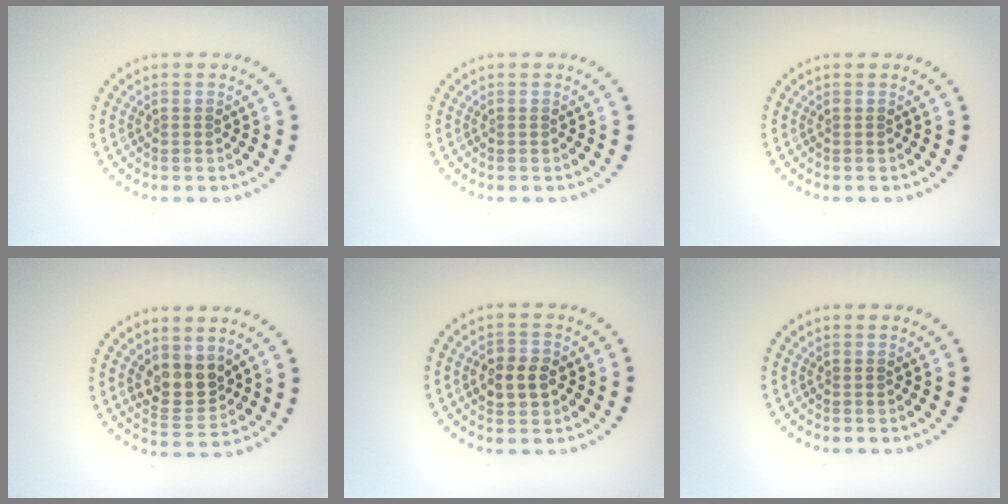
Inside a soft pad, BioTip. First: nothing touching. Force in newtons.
{"total": 0.0}
{"total": 0.0}
{"total": 3.2, "press": 2.9, "slide": 1.3}
{"total": 2.9, "press": 2.8, "slide": 0.2}
{"total": 0.0}